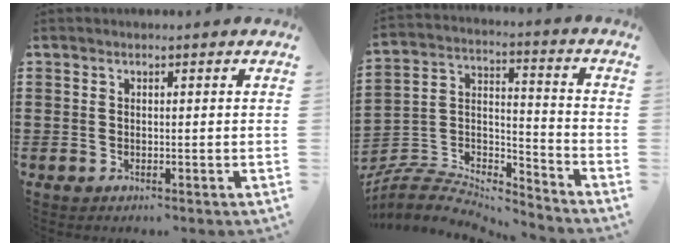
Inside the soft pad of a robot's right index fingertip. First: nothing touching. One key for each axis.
{"total": 6.7, "fx": -6.4, "fy": 1.4, "fz": 1.3, "tx": -0.034, "ty": 0.002, "tz": -0.134}